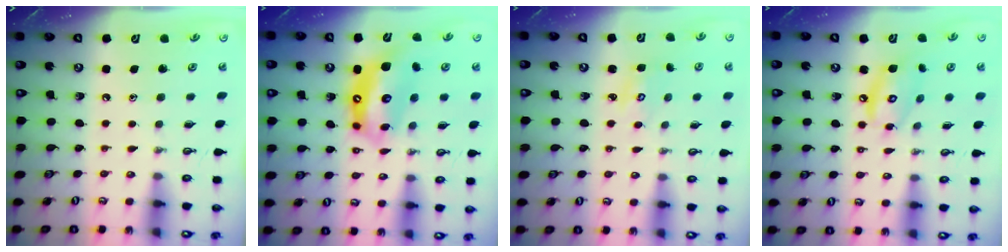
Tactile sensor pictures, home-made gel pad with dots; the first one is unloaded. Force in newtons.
{"total": 12.8, "press": 12.8, "slide": 0.9}
{"total": 2.9, "press": 2.9, "slide": 0.3}
{"total": 10.2, "press": 10.2, "slide": 0.7}